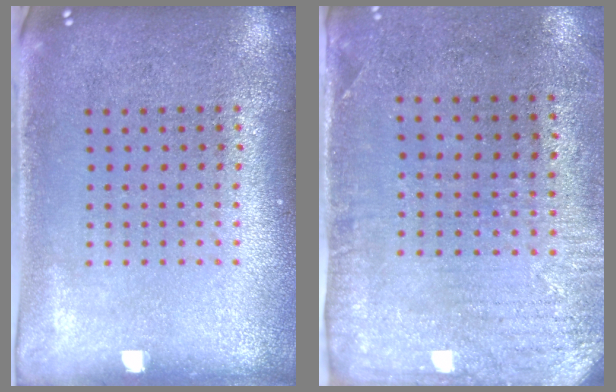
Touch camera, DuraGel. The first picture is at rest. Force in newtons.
{"total": 2.9, "press": 2.3, "slide": 1.7}